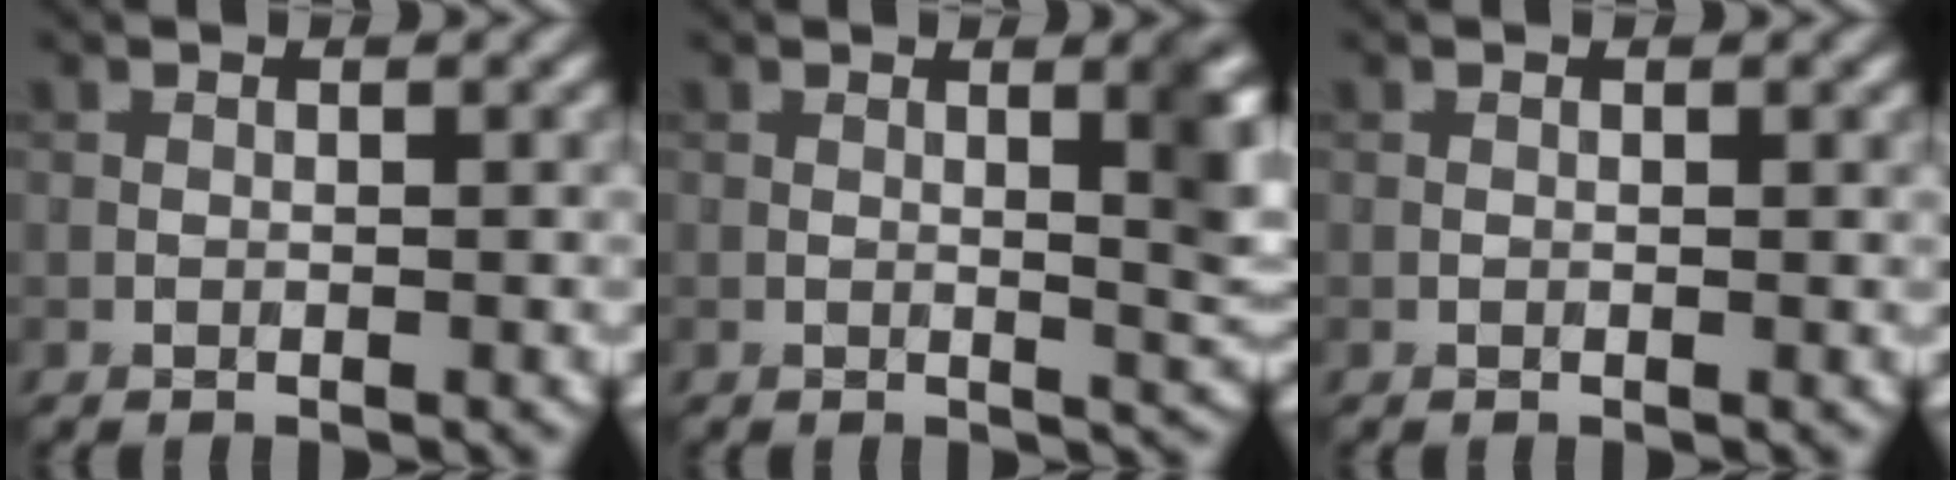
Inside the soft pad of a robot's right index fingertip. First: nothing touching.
{"total": 4.4, "force": [0.8, 1.3, 4.1], "torque": [-0.036, 0.005, 0.010]}
{"total": 0.0}